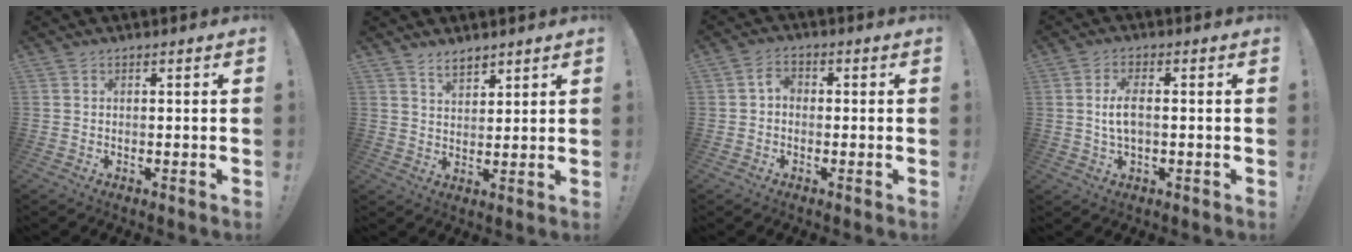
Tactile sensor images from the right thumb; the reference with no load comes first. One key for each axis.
{"total": 5.1, "fx": 4.3, "fy": 2.2, "fz": 1.6, "tx": -0.022, "ty": -0.026, "tz": 0.078}
{"total": 3.5, "fx": -0.6, "fy": 2.3, "fz": 2.6, "tx": -0.049, "ty": 0.014, "tz": -0.011}
{"total": 6.1, "fx": 0.1, "fy": 2.6, "fz": 5.5, "tx": -0.103, "ty": -0.001, "tz": -0.001}